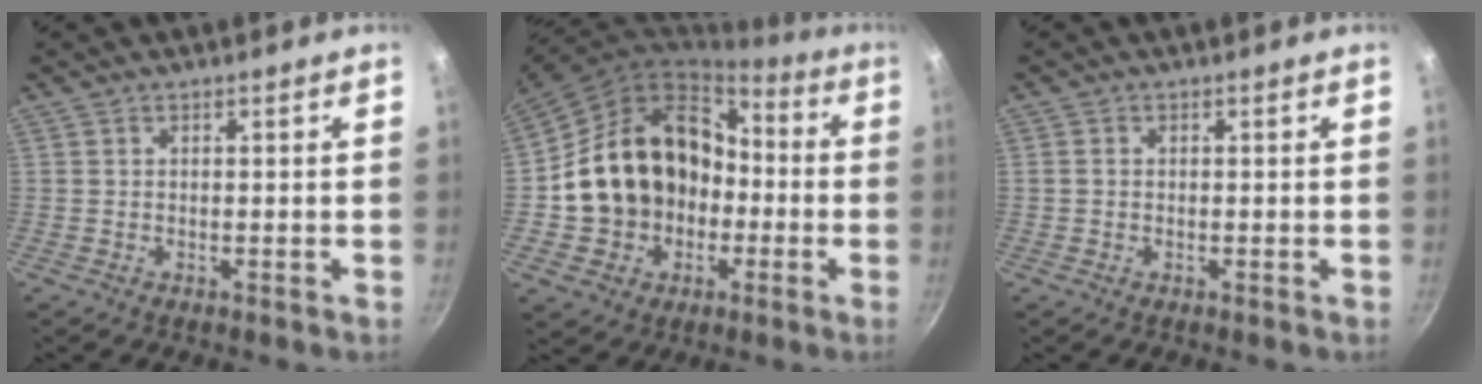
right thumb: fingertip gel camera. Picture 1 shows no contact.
{"total": 20.3, "force": [-2.3, 16.9, 11.0], "torque": [-0.174, 0.064, -0.023]}
{"total": 0.8, "force": [-0.1, 0.7, 0.4], "torque": [-0.006, 0.003, -0.003]}